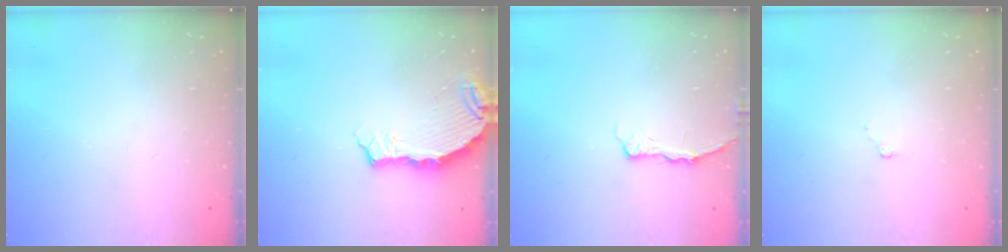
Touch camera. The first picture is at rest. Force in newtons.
{"total": 7.6, "press": 6.3, "slide": 4.3}
{"total": 2.9, "press": 2.8, "slide": 0.4}
{"total": 1.3, "press": 1.3, "slide": 0.3}